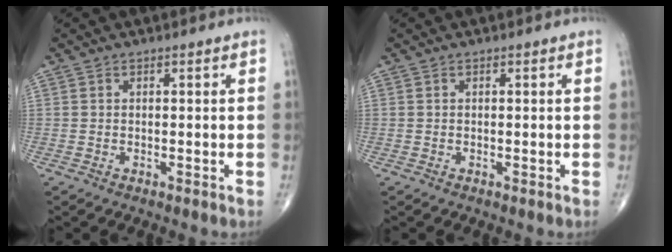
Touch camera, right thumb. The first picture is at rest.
{"total": 0.0}